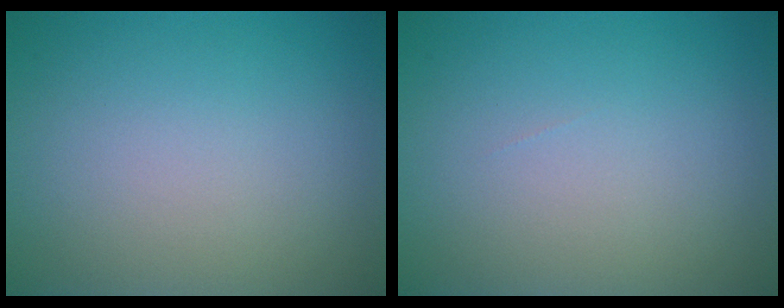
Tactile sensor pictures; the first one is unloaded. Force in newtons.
{"total": 0.0}